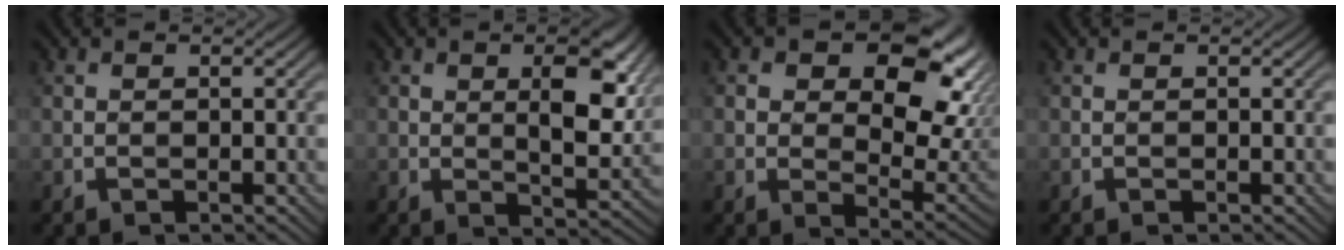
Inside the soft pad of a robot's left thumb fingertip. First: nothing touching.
{"total": 8.2, "force": [2.0, 3.6, 7.1], "torque": [-0.115, -0.006, 0.038]}
{"total": 14.7, "force": [5.0, 8.8, 10.7], "torque": [-0.146, -0.001, 0.072]}
{"total": 0.0}